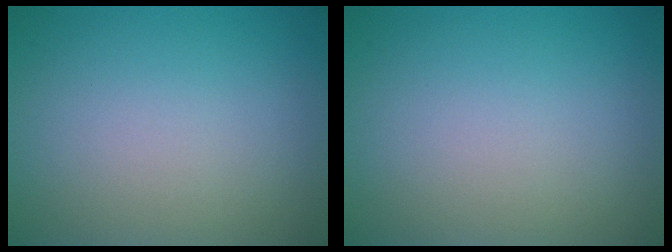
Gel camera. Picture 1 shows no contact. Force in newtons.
{"total": 0.0}